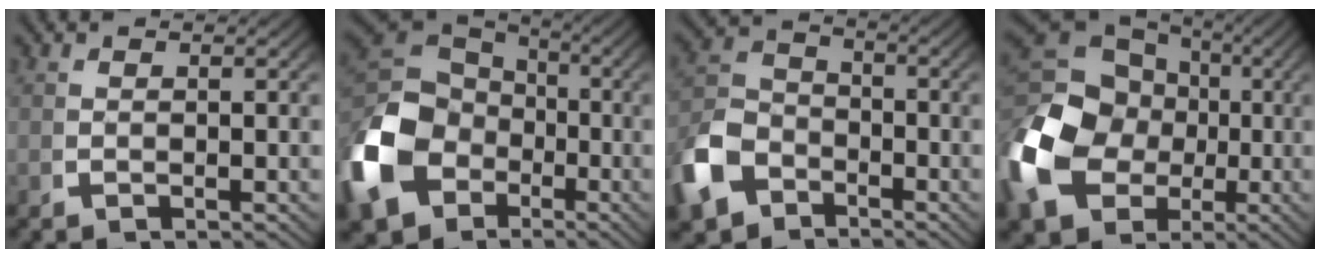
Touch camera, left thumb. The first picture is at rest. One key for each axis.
{"total": 13.5, "fx": -2.1, "fy": 10.5, "fz": 8.3, "tx": -0.196, "ty": -0.036, "tz": -0.017}
{"total": 8.5, "fx": -3.7, "fy": 6.6, "fz": 3.9, "tx": -0.089, "ty": -0.026, "tz": -0.059}
{"total": 14.8, "fx": -0.6, "fy": 11.8, "fz": 9.0, "tx": -0.230, "ty": -0.048, "tz": 0.014}